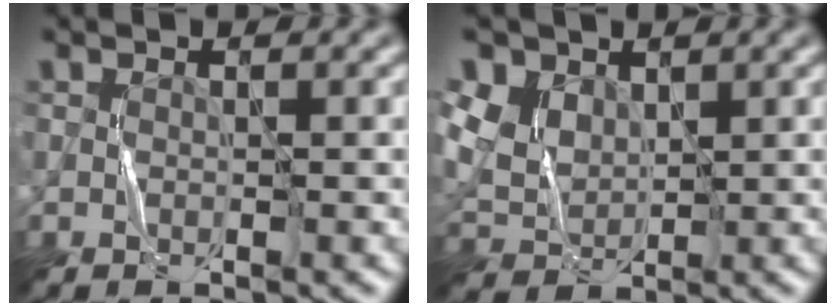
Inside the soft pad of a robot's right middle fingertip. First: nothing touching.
{"total": 4.7, "force": [1.9, 3.6, 2.3], "torque": [-0.062, 0.003, 0.037]}